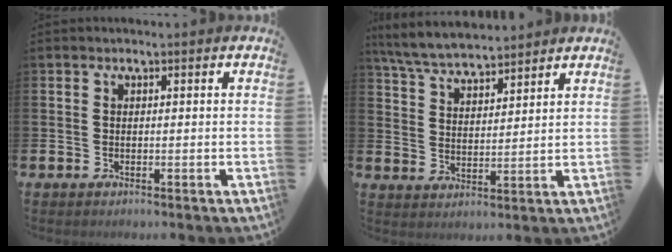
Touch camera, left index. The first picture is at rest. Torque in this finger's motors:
{"motor_torque": [0.04, -0.68, 0.26, 0.21]}